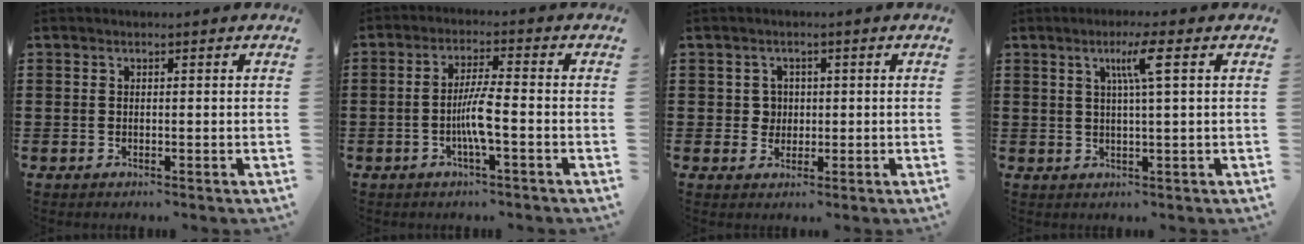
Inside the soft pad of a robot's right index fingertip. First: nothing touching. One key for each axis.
{"total": 5.1, "fx": -1.5, "fy": 0.3, "fz": 4.8, "tx": -0.093, "ty": -0.004, "tz": -0.032}
{"total": 2.4, "fx": 0.3, "fy": 2.2, "fz": 0.8, "tx": -0.025, "ty": 0.009, "tz": 0.004}
{"total": 5.0, "fx": 1.8, "fy": -0.2, "fz": 4.6, "tx": -0.094, "ty": 0.000, "tz": 0.025}